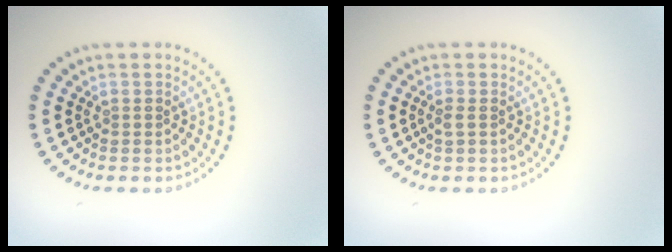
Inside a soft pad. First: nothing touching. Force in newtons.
{"total": 0.9, "press": 0.8, "slide": 0.4}